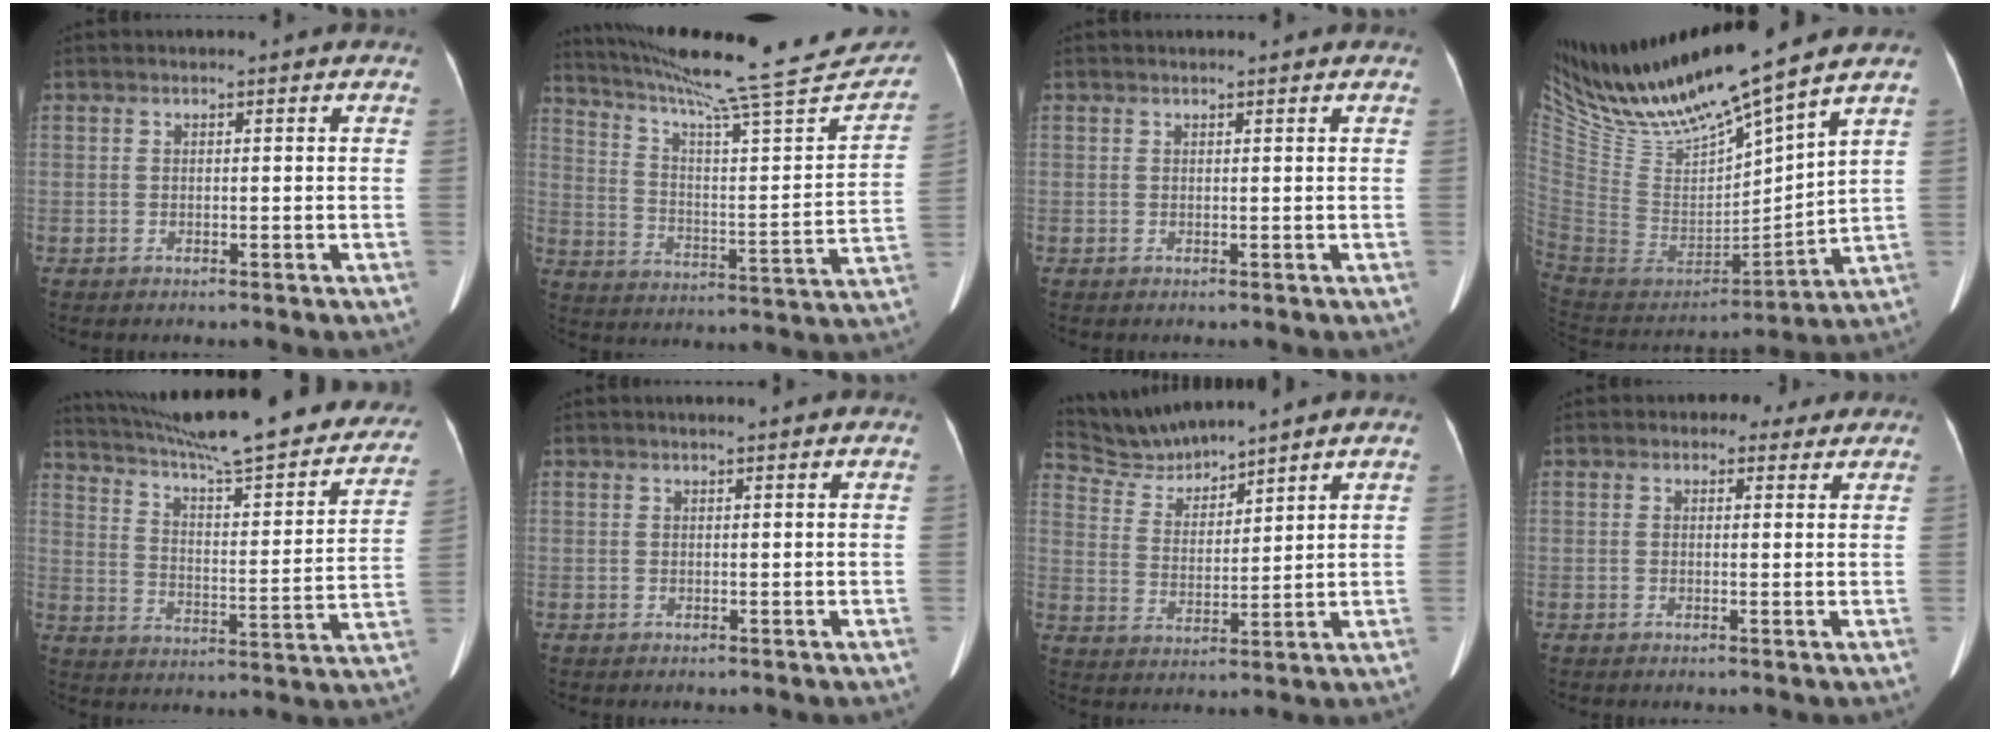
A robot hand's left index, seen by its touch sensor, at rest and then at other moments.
{"total": 26.9, "force": [24.0, 1.5, 12.1], "torque": [-0.191, -0.052, 0.325]}
{"total": 1.4, "force": [1.3, 0.2, 0.5], "torque": [-0.008, 0.016, 0.017]}
{"total": 19.8, "force": [16.9, 0.9, 10.2], "torque": [-0.189, -0.019, 0.320]}
{"total": 31.9, "force": [27.1, 4.3, 16.2], "torque": [-0.256, -0.049, 0.354]}
{"total": 2.2, "force": [1.9, 0.0, 1.0], "torque": [-0.011, 0.015, 0.024]}
{"total": 7.5, "force": [7.5, 0.0, 0.8], "torque": [-0.035, 0.013, 0.157]}
{"total": 2.8, "force": [2.0, 1.8, 0.7], "torque": [-0.002, 0.011, 0.021]}